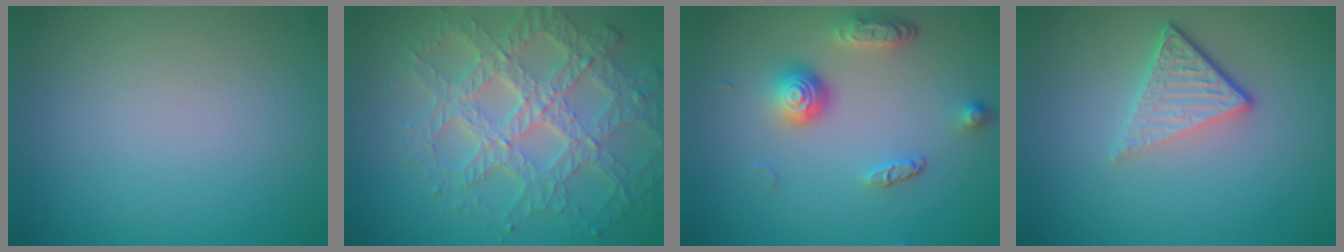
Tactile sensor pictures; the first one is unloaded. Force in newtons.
{"total": 8.1, "press": 6.0, "slide": 5.5}
{"total": 3.9, "press": 2.9, "slide": 2.7}
{"total": 4.0, "press": 2.7, "slide": 2.9}